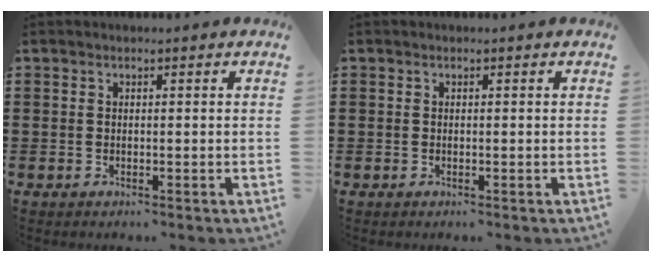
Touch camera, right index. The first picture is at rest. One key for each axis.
{"total": 0.0}